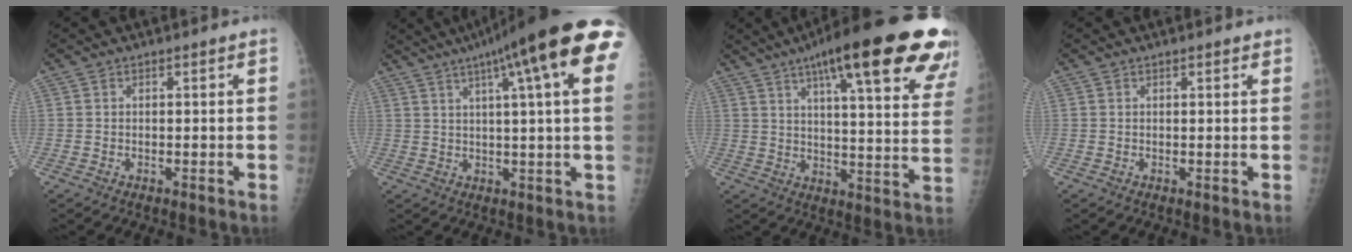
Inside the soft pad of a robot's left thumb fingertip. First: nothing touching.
{"total": 21.9, "force": [10.4, 3.0, 19.0], "torque": [-0.264, 0.016, 0.130]}
{"total": 29.6, "force": [17.7, 6.1, 22.9], "torque": [-0.270, -0.023, 0.237]}
{"total": 1.5, "force": [1.2, 0.3, 0.8], "torque": [-0.007, 0.000, 0.014]}